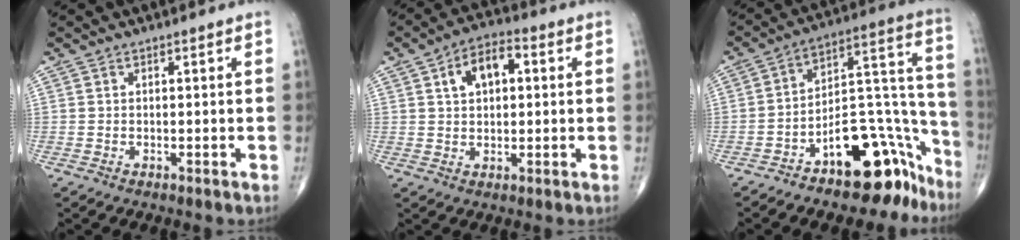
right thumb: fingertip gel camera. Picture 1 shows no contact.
{"total": 8.3, "force": [2.2, 4.9, 6.4], "torque": [-0.093, 0.014, 0.030]}
{"total": 19.0, "force": [-12.2, 8.7, 11.6], "torque": [-0.090, 0.140, -0.185]}